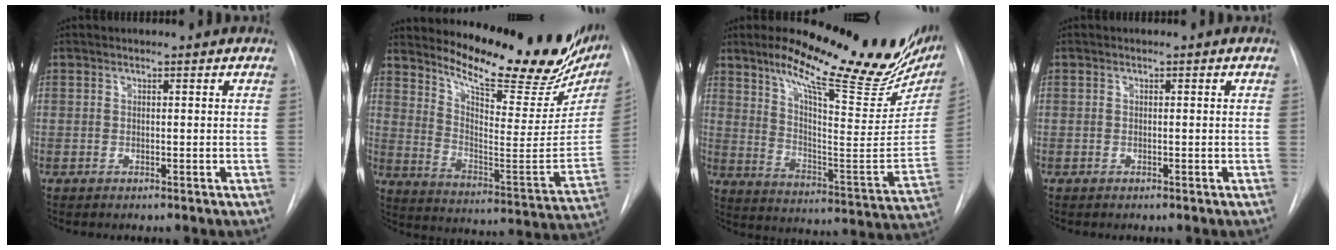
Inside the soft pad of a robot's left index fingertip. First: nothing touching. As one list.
[{"total": 24.5, "force": [21.0, 5.7, 11.2], "torque": [-0.169, -0.073, 0.280]}, {"total": 25.3, "force": [18.8, 5.6, 15.9], "torque": [-0.232, -0.032, 0.258]}, {"total": 0.0}]